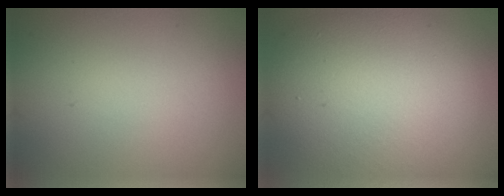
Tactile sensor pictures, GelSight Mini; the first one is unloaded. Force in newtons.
{"total": 10.5, "press": 10.5, "slide": 1.1}